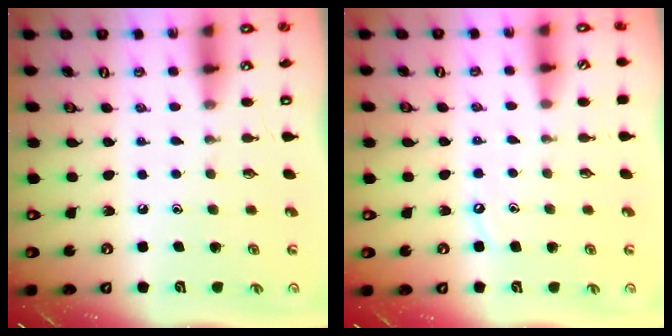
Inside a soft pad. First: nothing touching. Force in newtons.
{"total": 3.8, "press": 3.8, "slide": 0.5}